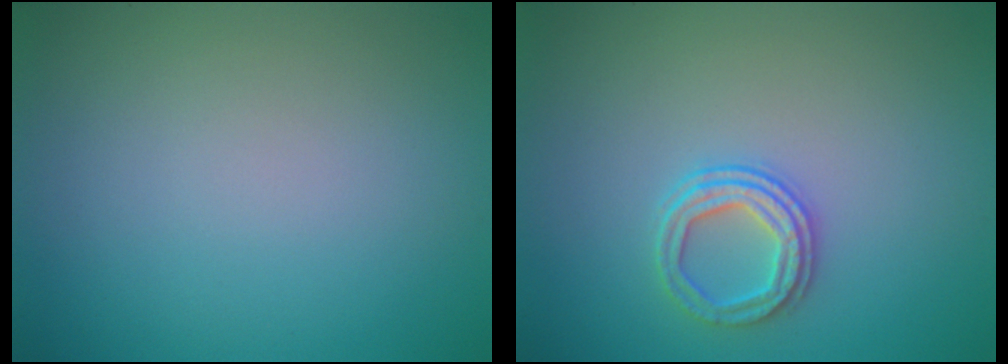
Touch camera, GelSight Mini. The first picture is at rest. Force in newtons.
{"total": 2.5, "press": 2.3, "slide": 1.0}